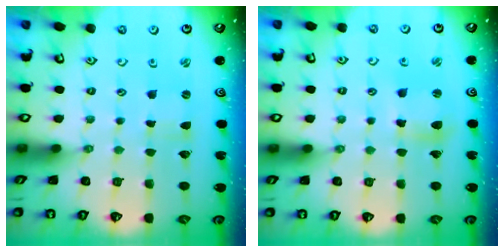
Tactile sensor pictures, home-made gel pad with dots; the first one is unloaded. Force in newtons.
{"total": 7.2, "press": 7.1, "slide": 1.2}